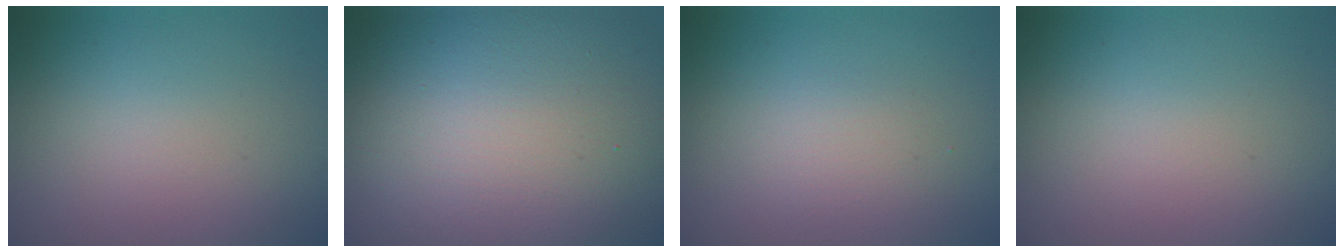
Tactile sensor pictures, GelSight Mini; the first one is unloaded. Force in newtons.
{"total": 20.6, "press": 20.5, "slide": 1.3}
{"total": 1.7, "press": 1.6, "slide": 0.1}
{"total": 0.0}